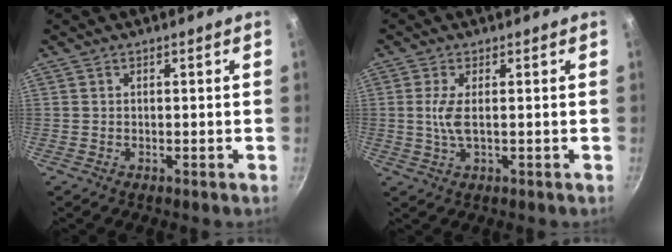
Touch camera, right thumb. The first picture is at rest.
{"total": 3.8, "force": [0.3, 1.0, 3.7], "torque": [-0.088, -0.003, 0.008]}